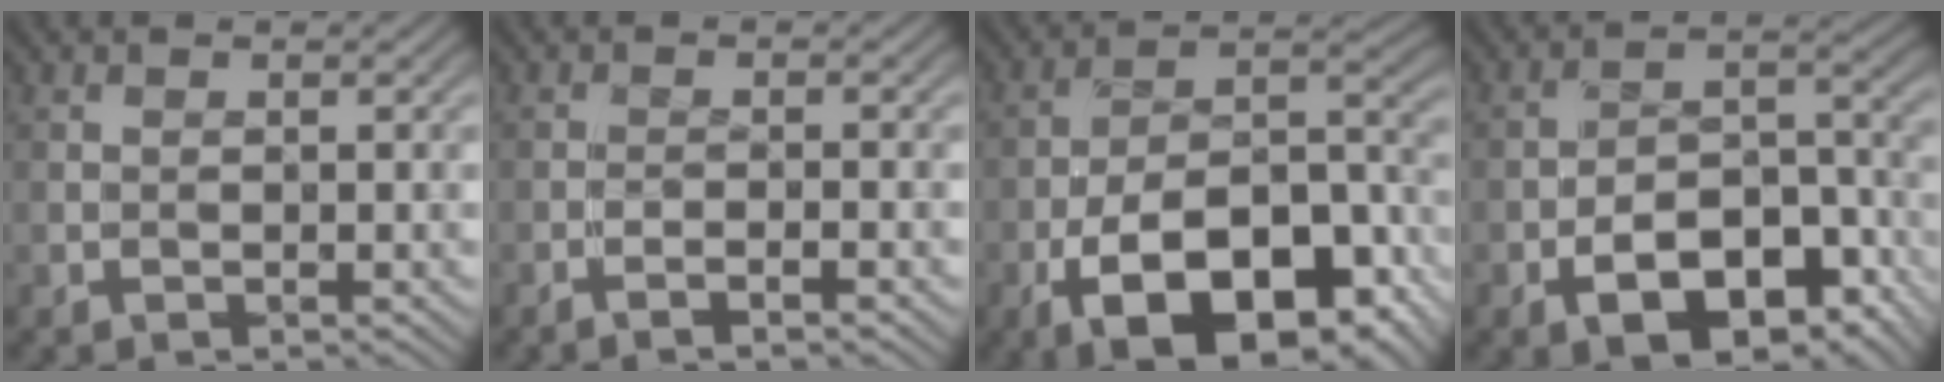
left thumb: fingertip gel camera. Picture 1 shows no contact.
{"total": 1.9, "force": [-1.5, -0.4, 1.1], "torque": [-0.023, 0.006, -0.031]}
{"total": 16.2, "force": [-9.1, 7.4, 11.1], "torque": [-0.167, -0.017, -0.143]}
{"total": 11.0, "force": [-6.4, 5.6, 7.0], "torque": [-0.110, -0.012, -0.101]}